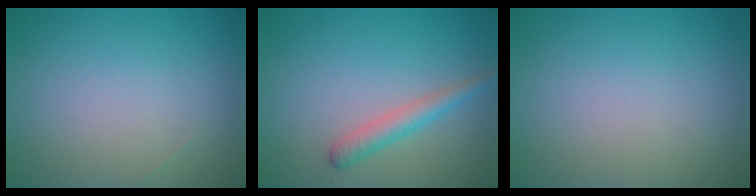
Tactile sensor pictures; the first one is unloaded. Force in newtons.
{"total": 2.3, "press": 2.3, "slide": 0.0}
{"total": 0.0}